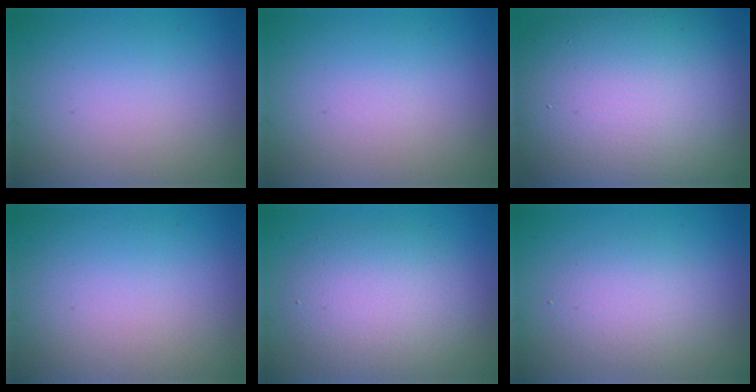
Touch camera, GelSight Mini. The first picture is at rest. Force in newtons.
{"total": 0.0}
{"total": 16.5, "press": 16.5, "slide": 0.7}
{"total": 0.0}
{"total": 5.1, "press": 5.0, "slide": 0.4}
{"total": 2.6, "press": 2.6, "slide": 0.2}